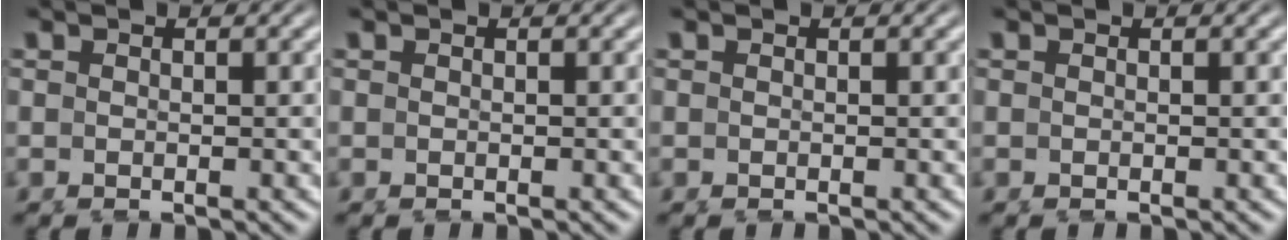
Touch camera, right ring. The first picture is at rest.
{"total": 0.0}
{"total": 0.0}
{"total": 0.0}